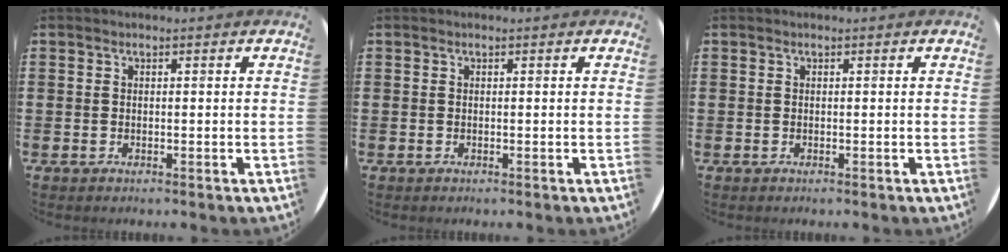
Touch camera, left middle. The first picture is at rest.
{"total": 0.0}
{"total": 0.0}